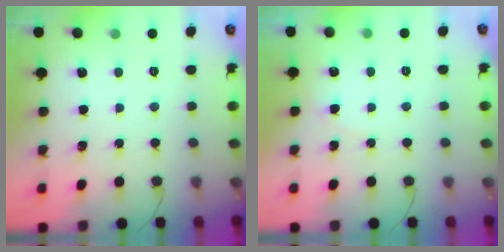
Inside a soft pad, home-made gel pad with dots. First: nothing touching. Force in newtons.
{"total": 2.7, "press": 2.7, "slide": 0.2}